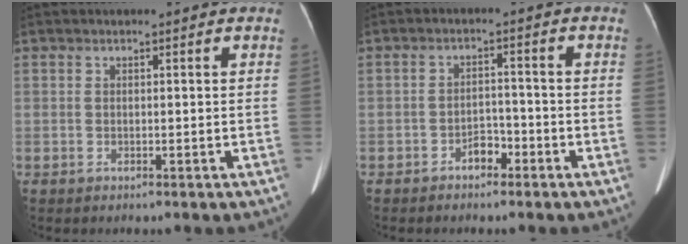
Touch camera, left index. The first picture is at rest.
{"total": 2.9, "force": [-2.2, 1.4, 1.3], "torque": [-0.019, 0.004, -0.035]}